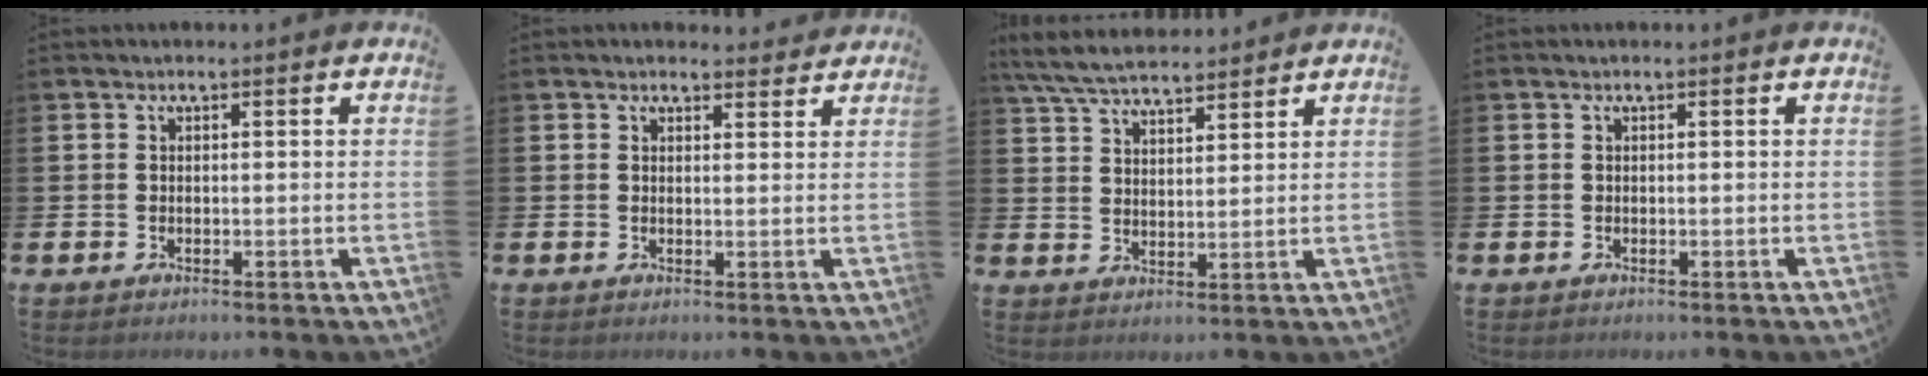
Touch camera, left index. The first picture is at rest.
{"total": 1.9, "force": [1.9, 0.4, 0.1], "torque": [0.011, -0.010, 0.031]}
{"total": 6.2, "force": [5.9, 1.1, 1.6], "torque": [-0.051, -0.023, 0.107]}
{"total": 0.0}